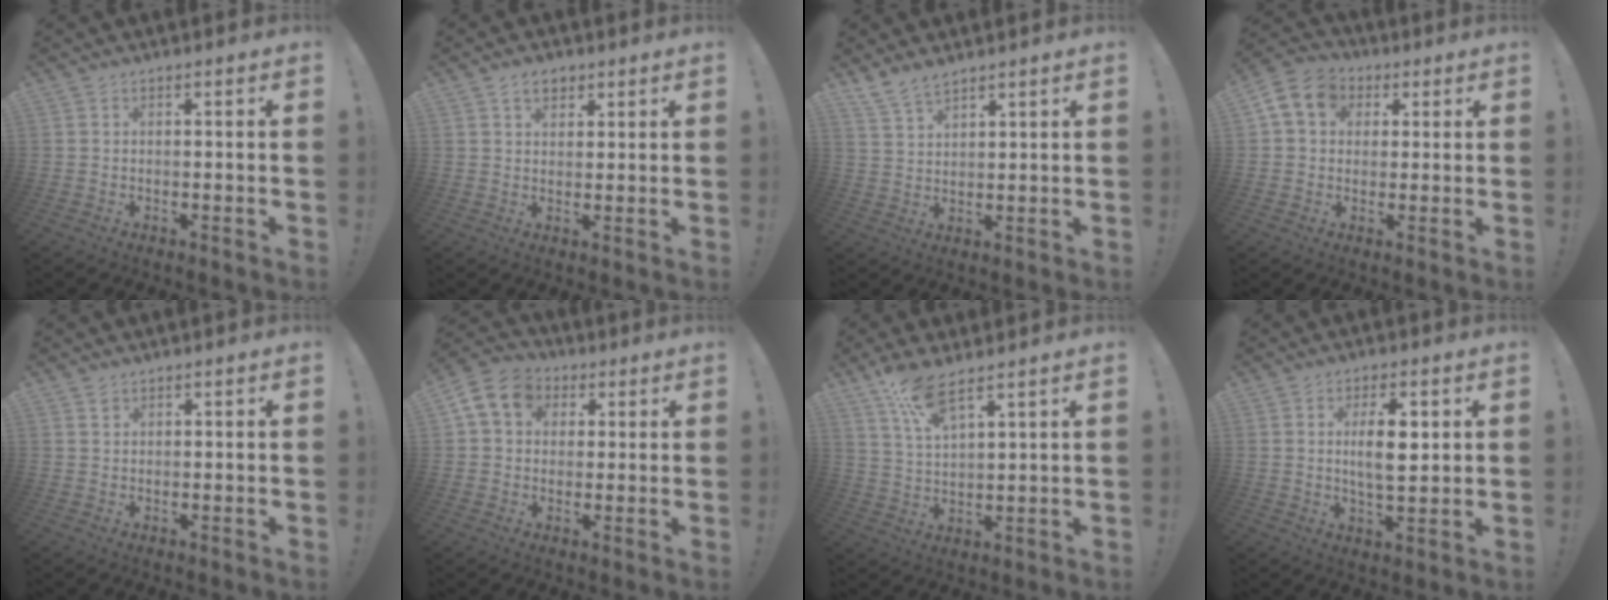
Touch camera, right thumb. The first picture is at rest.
{"total": 4.5, "force": [2.6, 2.9, 2.2], "torque": [-0.035, -0.003, 0.047]}
{"total": 6.0, "force": [5.1, 2.0, 2.4], "torque": [-0.051, -0.030, 0.099]}
{"total": 10.4, "force": [3.2, 8.4, 5.2], "torque": [-0.079, 0.003, 0.068]}
{"total": 1.1, "force": [0.7, 0.7, 0.3], "torque": [0.006, -0.005, 0.012]}
{"total": 11.0, "force": [3.4, 9.0, 5.5], "torque": [-0.093, 0.000, 0.069]}
{"total": 8.8, "force": [6.6, 1.9, 5.5], "torque": [-0.111, -0.030, 0.120]}
{"total": 9.2, "force": [2.0, 3.6, 8.3], "torque": [-0.136, -0.004, 0.027]}